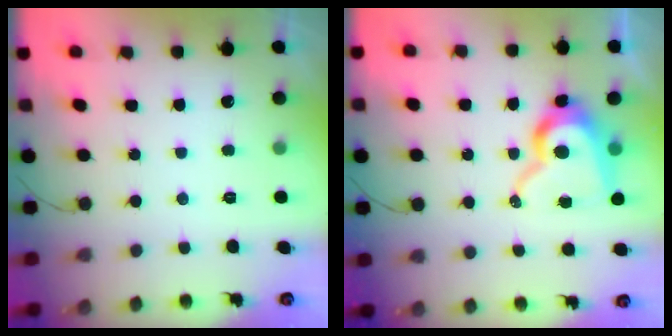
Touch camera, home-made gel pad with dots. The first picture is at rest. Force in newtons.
{"total": 14.6, "press": 14.5, "slide": 1.7}